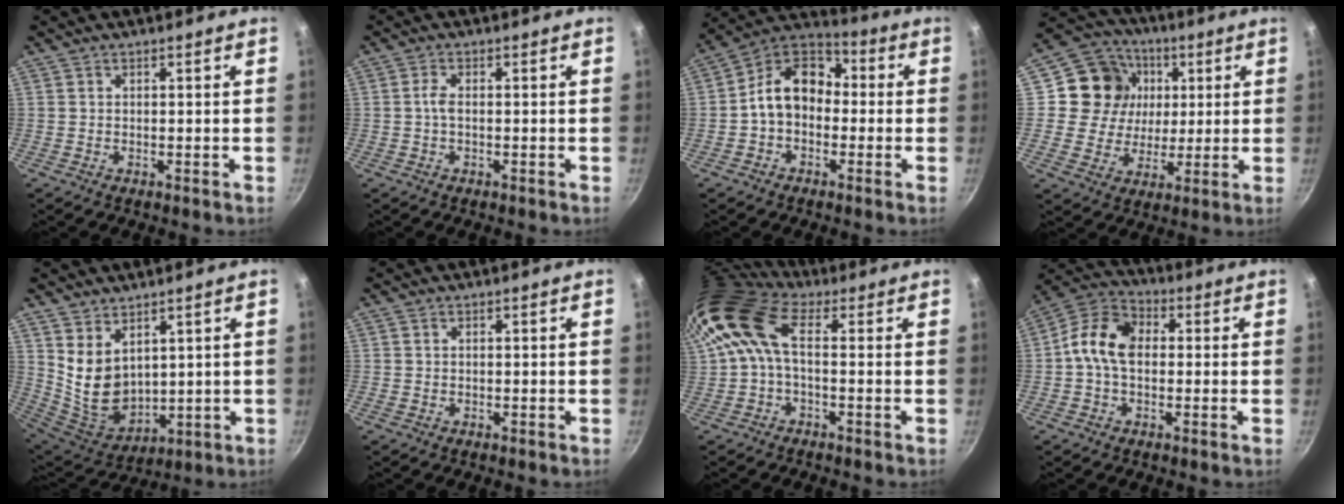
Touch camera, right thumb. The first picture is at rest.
{"total": 1.9, "force": [-0.2, 0.8, 1.7], "torque": [-0.043, 0.007, -0.009]}
{"total": 12.0, "force": [-1.1, 9.0, 8.0], "torque": [-0.095, 0.046, -0.044]}
{"total": 14.3, "force": [3.1, 12.9, 5.3], "torque": [-0.071, 0.007, 0.044]}
{"total": 10.2, "force": [4.2, 6.6, 6.6], "torque": [-0.104, -0.055, 0.106]}
{"total": 0.0}
{"total": 11.9, "force": [1.9, 6.3, 9.9], "torque": [-0.208, 0.025, 0.025]}
{"total": 10.5, "force": [0.3, 7.3, 7.6], "torque": [-0.121, 0.028, -0.017]}